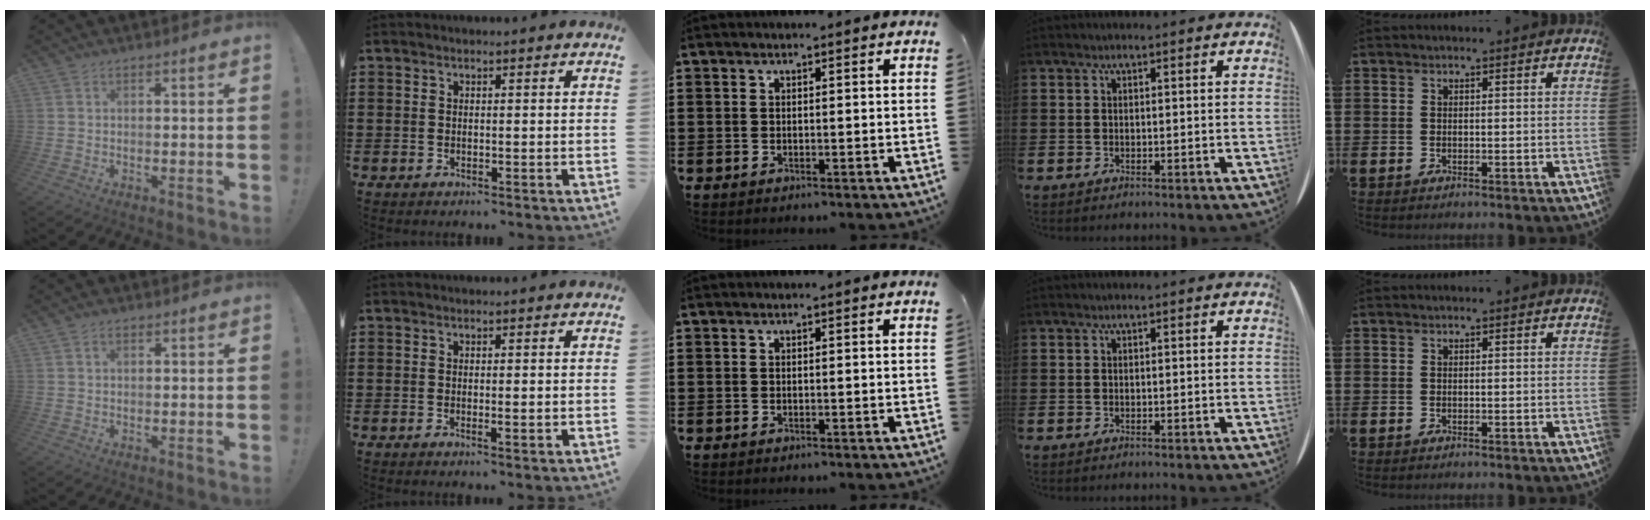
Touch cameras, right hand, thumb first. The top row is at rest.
{"thumb": {"total": 1.2, "force": [0.7, 0.8, 0.6], "torque": [-0.010, 0.001, 0.012]}, "index": {"total": 1.1, "force": [-0.1, 0.1, 1.0], "torque": [-0.019, -0.004, -0.001]}}